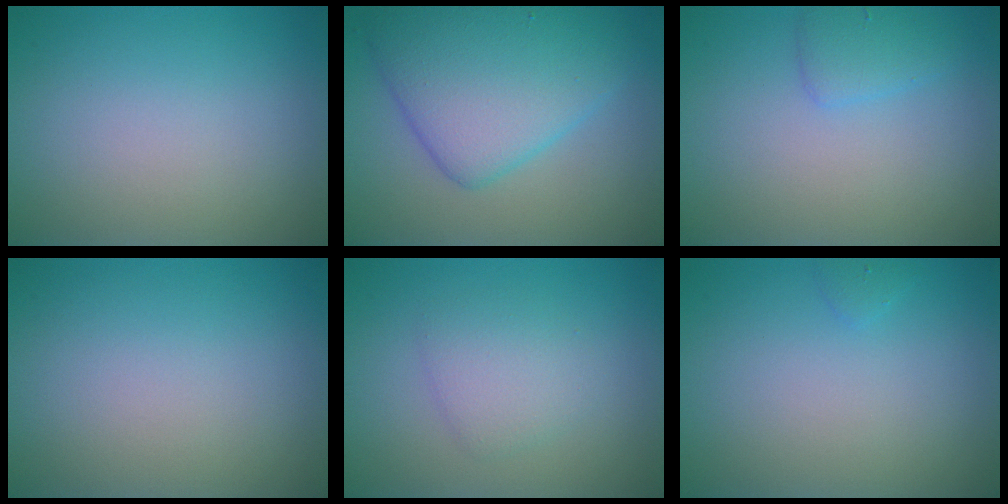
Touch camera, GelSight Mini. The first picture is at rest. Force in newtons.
{"total": 7.5, "press": 7.5, "slide": 0.4}
{"total": 1.9, "press": 1.9, "slide": 0.1}
{"total": 0.0}
{"total": 2.4, "press": 2.4, "slide": 0.3}
{"total": 0.5, "press": 0.5, "slide": 0.1}